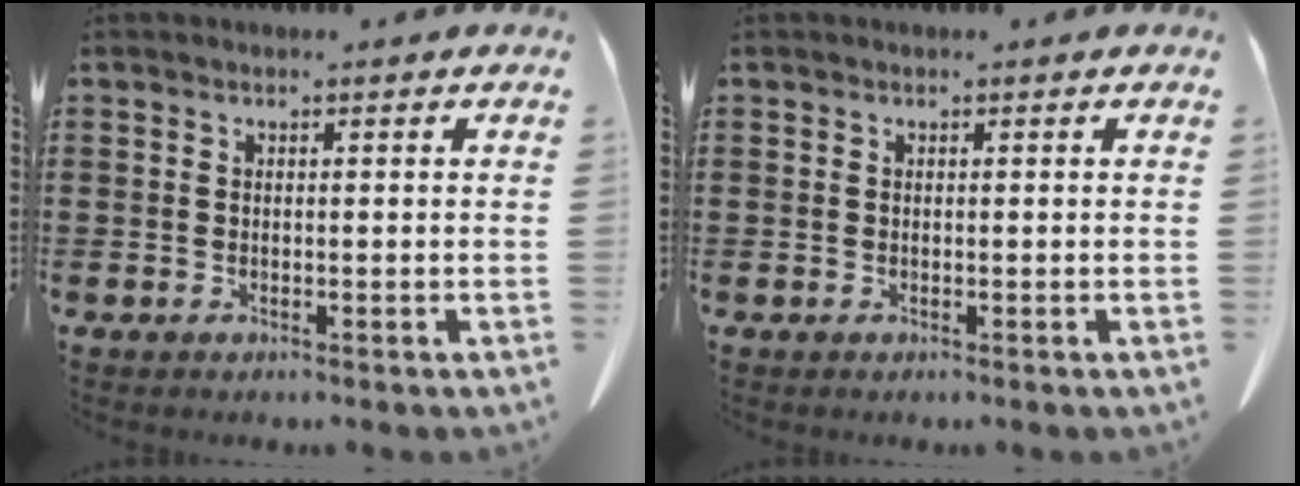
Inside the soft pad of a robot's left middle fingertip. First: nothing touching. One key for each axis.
{"total": 0.0}